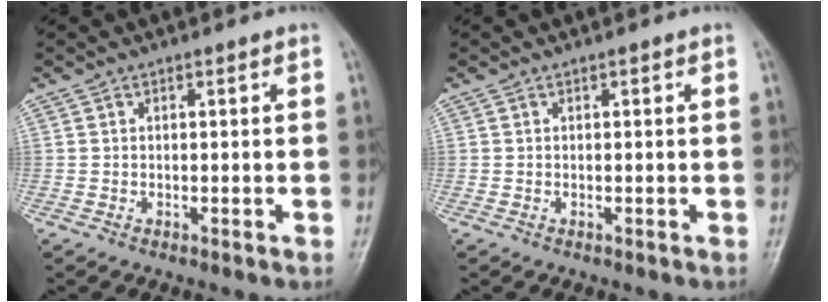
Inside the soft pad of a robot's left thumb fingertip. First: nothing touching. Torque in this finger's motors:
{"motor_torque": [0.04, 0.01, -0.03, -0.07, 0.00]}